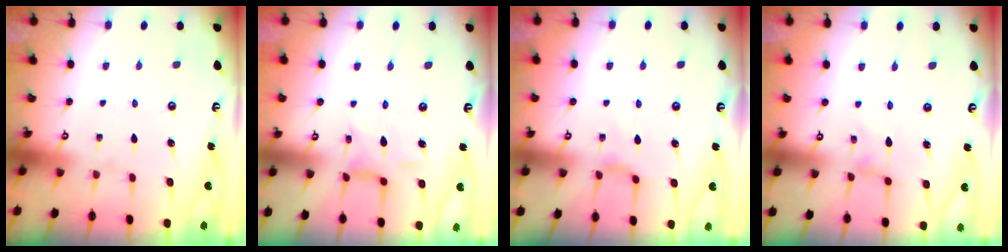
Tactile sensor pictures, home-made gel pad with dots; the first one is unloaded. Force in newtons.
{"total": 6.7, "press": 6.7, "slide": 0.4}
{"total": 2.8, "press": 2.8, "slide": 0.6}
{"total": 0.0}